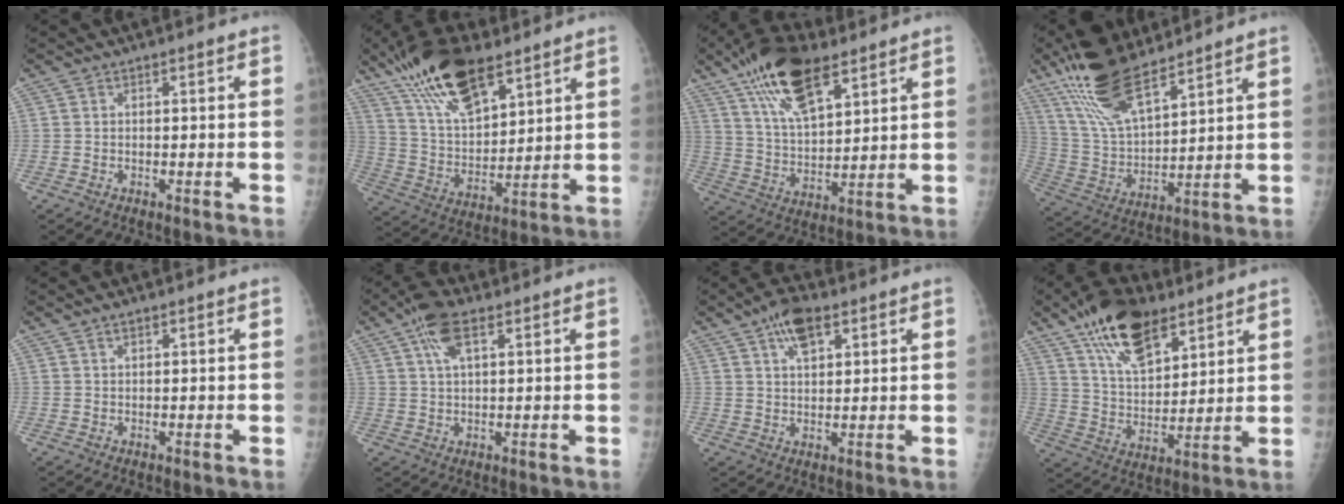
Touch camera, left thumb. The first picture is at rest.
{"total": 17.8, "force": [11.8, 7.0, 11.2], "torque": [-0.176, -0.044, 0.225]}
{"total": 16.0, "force": [9.8, 6.5, 10.9], "torque": [-0.170, -0.032, 0.183]}
{"total": 16.9, "force": [12.4, 5.4, 10.2], "torque": [-0.172, -0.048, 0.246]}
{"total": 1.0, "force": [0.8, 0.3, 0.4], "torque": [-0.003, -0.002, 0.015]}
{"total": 6.8, "force": [3.4, 2.8, 5.2], "torque": [-0.096, 0.004, 0.061]}
{"total": 7.2, "force": [3.9, 3.4, 5.0], "torque": [-0.069, -0.008, 0.063]}
{"total": 16.4, "force": [10.4, 7.7, 10.0], "torque": [-0.139, -0.042, 0.188]}